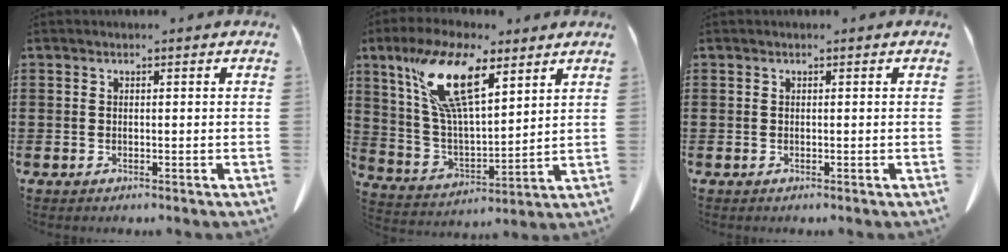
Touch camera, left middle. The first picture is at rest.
{"total": 14.3, "force": [8.1, 5.0, 10.6], "torque": [-0.234, -0.010, 0.144]}
{"total": 0.0}